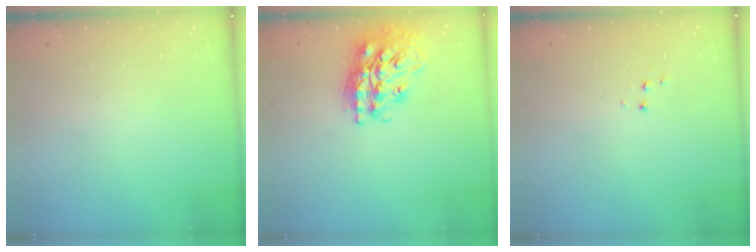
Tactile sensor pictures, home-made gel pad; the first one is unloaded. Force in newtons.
{"total": 20.5, "press": 20.5, "slide": 1.6}
{"total": 3.5, "press": 3.4, "slide": 0.5}